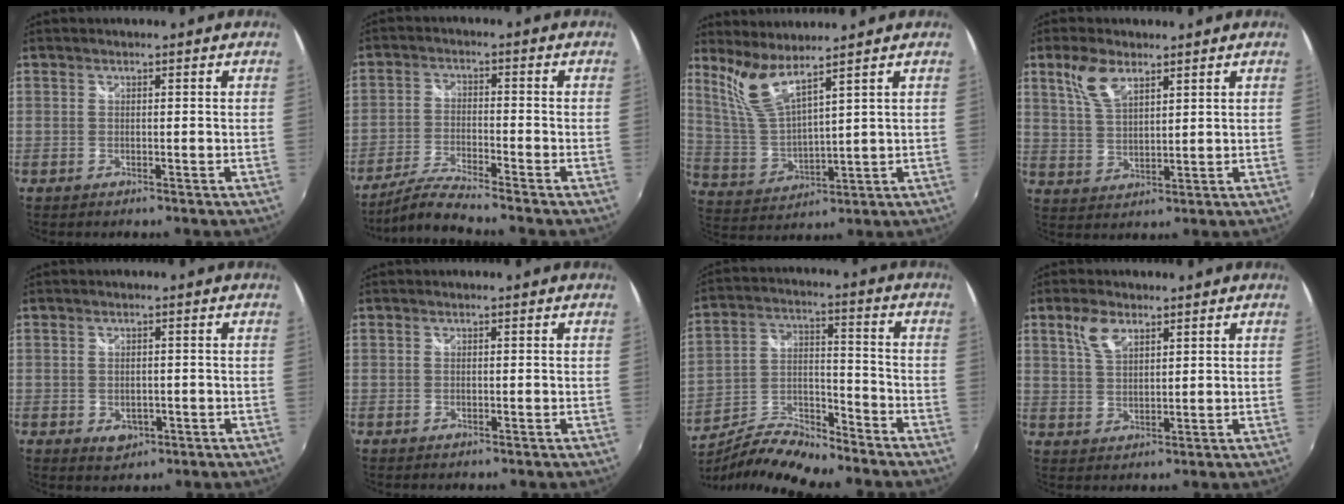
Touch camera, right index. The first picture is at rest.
{"total": 6.8, "force": [-6.2, -0.4, 2.7], "torque": [-0.074, -0.003, -0.124]}
{"total": 7.7, "force": [6.1, 0.3, 4.8], "torque": [-0.096, -0.013, 0.136]}
{"total": 7.0, "force": [4.3, 3.2, 4.5], "torque": [-0.091, 0.009, 0.089]}
{"total": 4.0, "force": [-1.2, 3.0, 2.3], "torque": [-0.044, -0.005, -0.013]}
{"total": 0.0}
{"total": 12.2, "force": [-10.5, 2.5, 5.7], "torque": [-0.117, -0.003, -0.197]}
{"total": 5.3, "force": [3.0, 2.7, 3.4], "torque": [-0.067, 0.009, 0.060]}